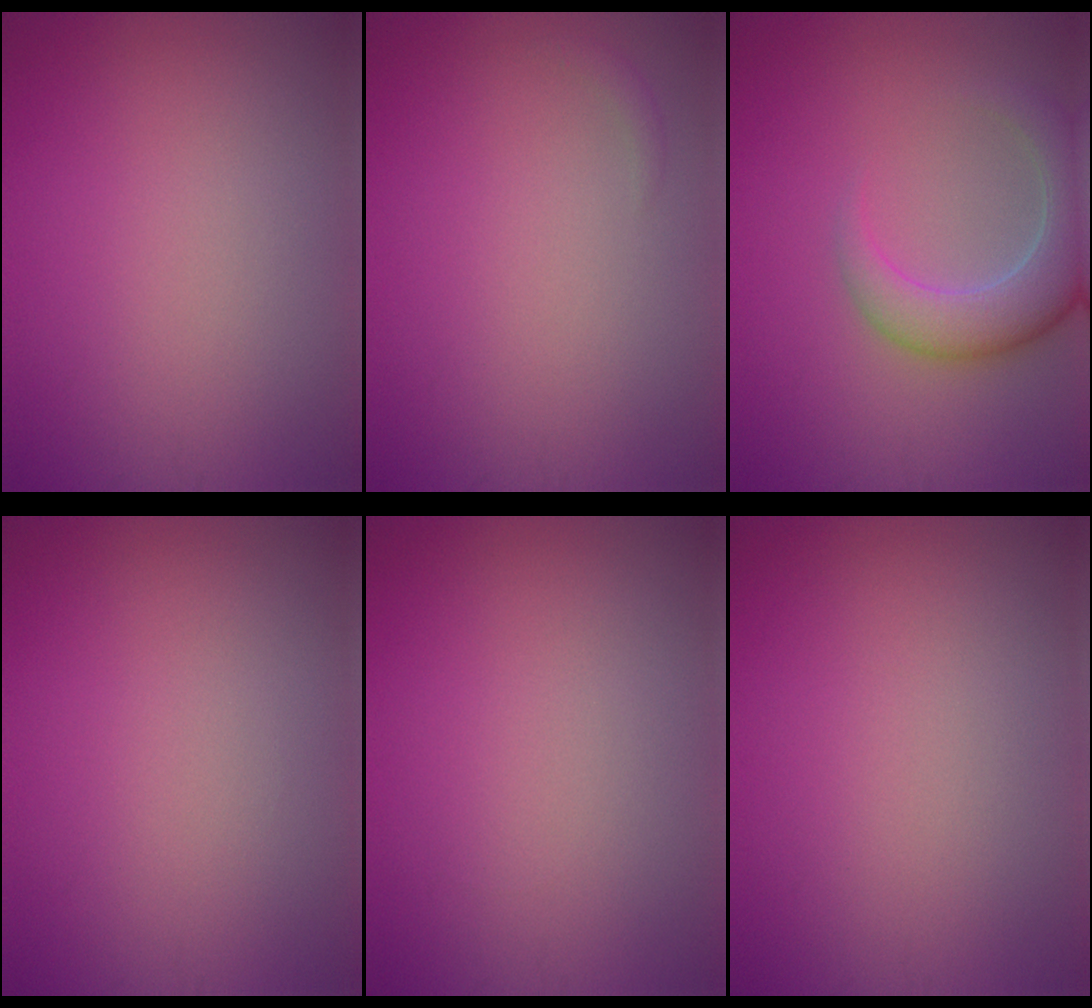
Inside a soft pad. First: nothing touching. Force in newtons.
{"total": 0.6, "press": 0.6, "slide": 0.1}
{"total": 5.6, "press": 5.6, "slide": 0.6}
{"total": 0.0}
{"total": 0.0}
{"total": 0.0}